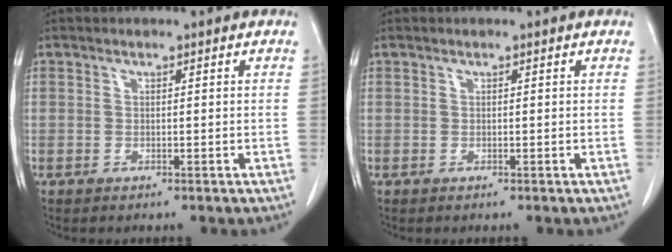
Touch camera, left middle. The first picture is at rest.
{"total": 0.0}